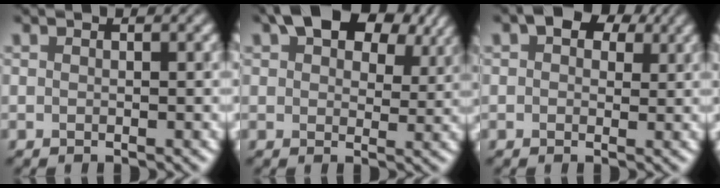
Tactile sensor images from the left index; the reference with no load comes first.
{"total": 10.8, "force": [6.2, 5.7, 6.7], "torque": [-0.104, 0.024, 0.087]}
{"total": 4.1, "force": [2.0, 2.4, 2.6], "torque": [-0.032, 0.010, 0.018]}